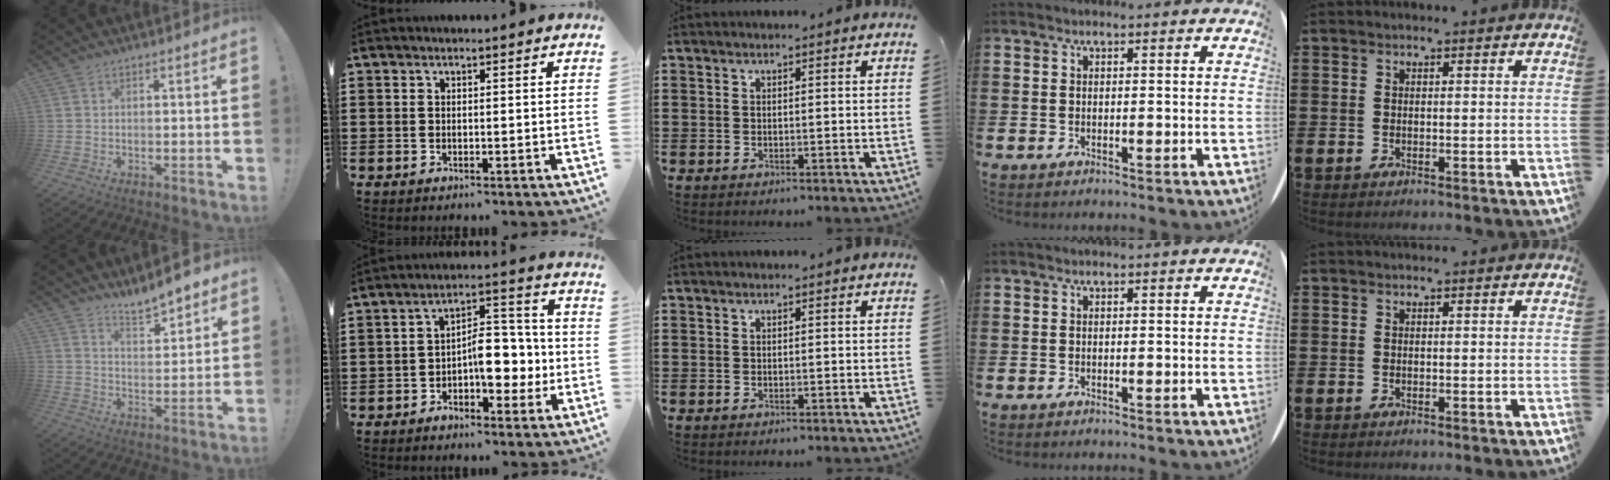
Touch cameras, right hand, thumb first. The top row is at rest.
{"thumb": {"total": 8.1, "force": [7.3, 1.7, 3.2], "torque": [-0.048, -0.053, 0.130]}, "index": {"total": 7.7, "force": [-1.6, 4.6, 6.0], "torque": [-0.074, 0.003, -0.033]}}